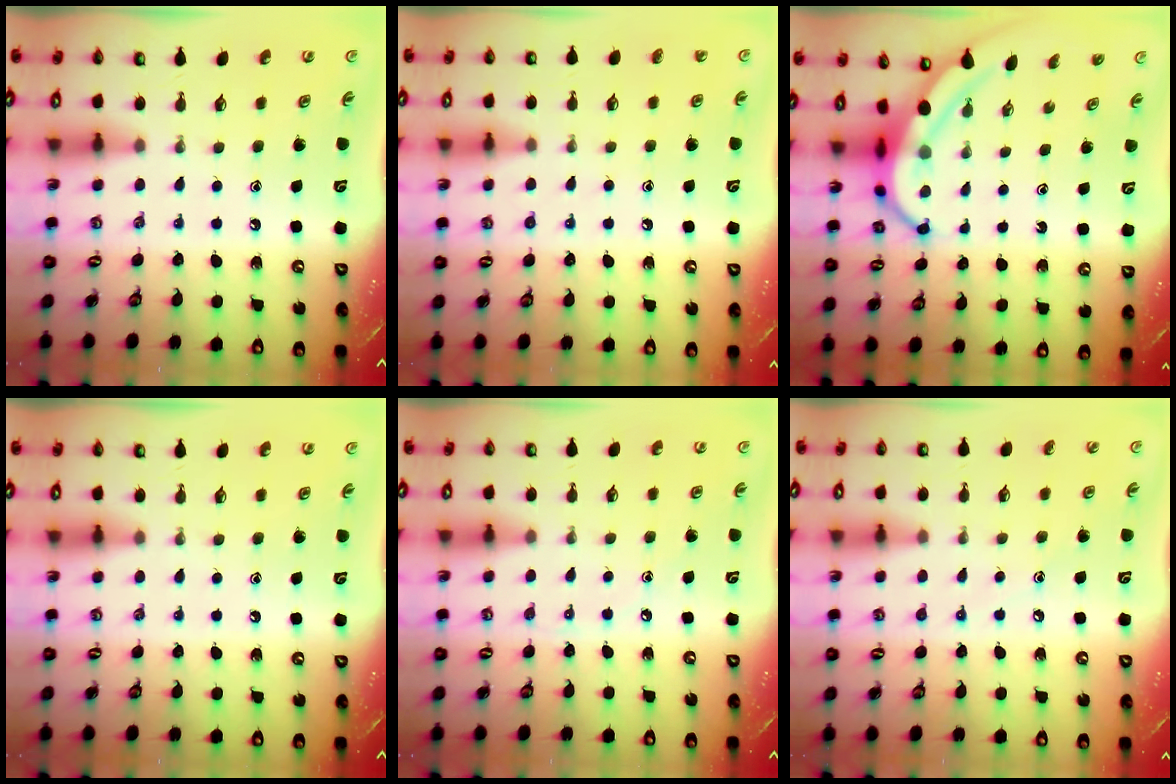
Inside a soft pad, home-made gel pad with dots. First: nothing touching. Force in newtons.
{"total": 7.2, "press": 7.2, "slide": 0.8}
{"total": 7.4, "press": 7.3, "slide": 1.1}
{"total": 0.0}
{"total": 2.8, "press": 2.8, "slide": 0.3}
{"total": 4.3, "press": 4.2, "slide": 0.4}